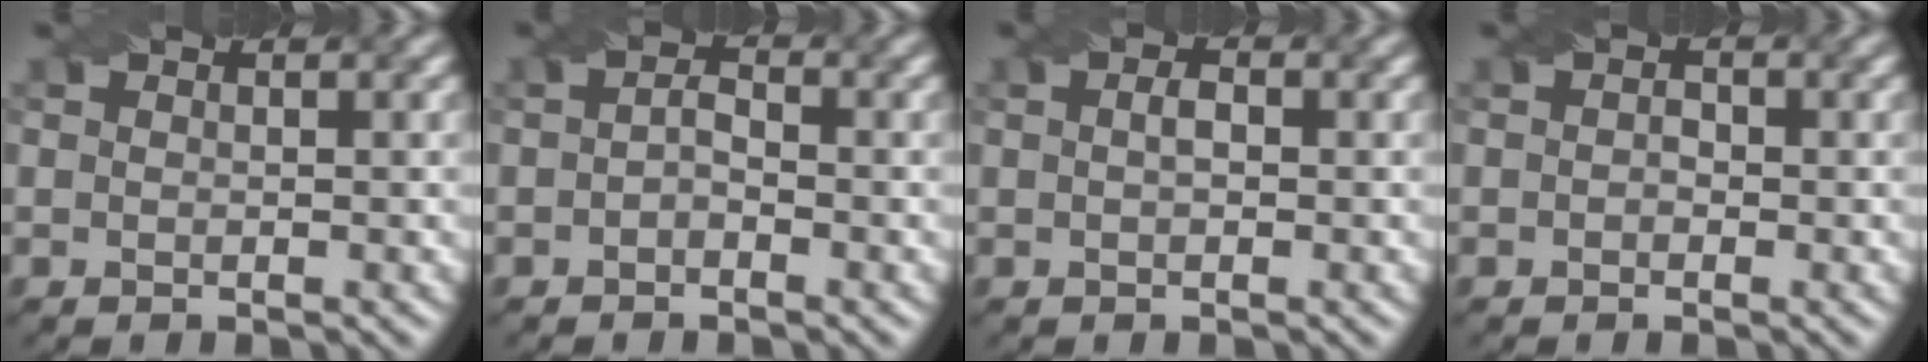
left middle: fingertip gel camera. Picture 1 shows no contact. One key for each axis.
{"total": 1.5, "fx": -0.4, "fy": 0.8, "fz": 1.2, "tx": -0.025, "ty": 0.004, "tz": -0.010}
{"total": 1.5, "fx": 0.2, "fy": 0.8, "fz": 1.2, "tx": -0.018, "ty": -0.001, "tz": 0.000}
{"total": 1.0, "fx": -0.1, "fy": 0.7, "fz": 0.6, "tx": -0.012, "ty": -0.002, "tz": -0.006}